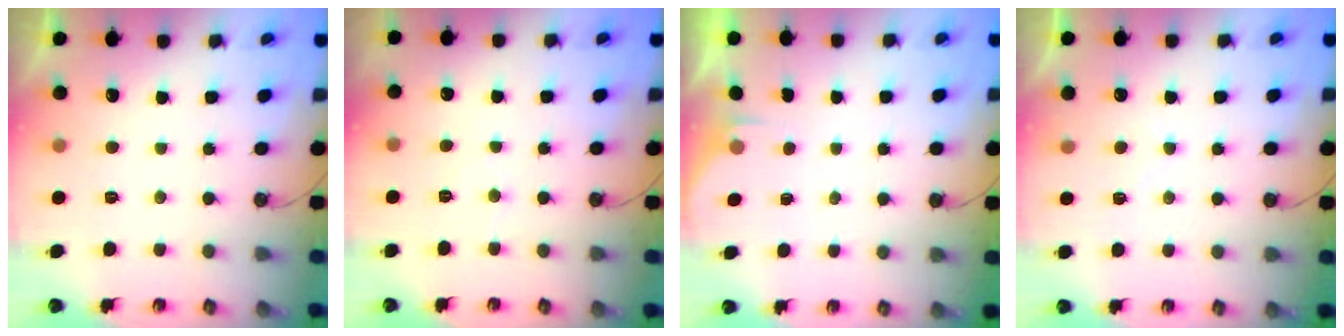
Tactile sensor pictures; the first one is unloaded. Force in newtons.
{"total": 3.8, "press": 3.8, "slide": 0.4}
{"total": 1.4, "press": 1.3, "slide": 0.2}
{"total": 4.7, "press": 4.6, "slide": 0.5}